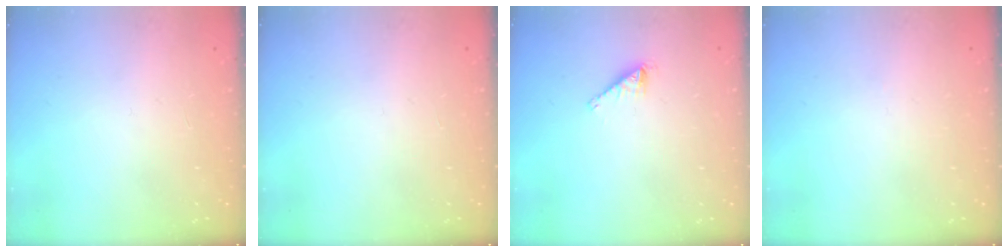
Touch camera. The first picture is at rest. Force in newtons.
{"total": 0.0}
{"total": 1.8, "press": 1.8, "slide": 0.0}
{"total": 0.0}